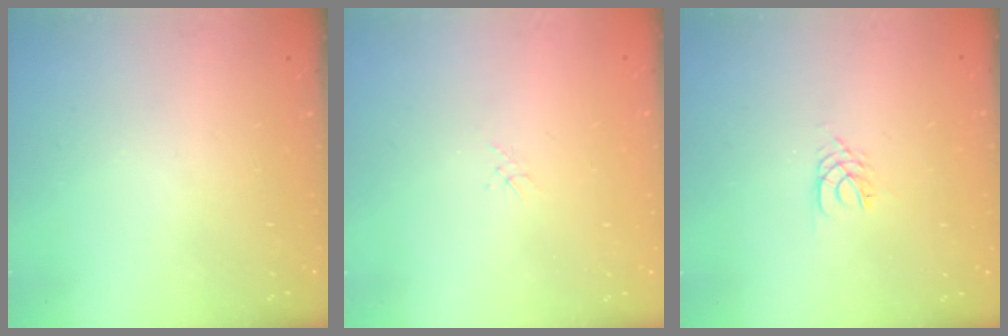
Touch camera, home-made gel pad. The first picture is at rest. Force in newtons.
{"total": 1.3, "press": 1.2, "slide": 0.3}
{"total": 3.0, "press": 2.9, "slide": 0.4}